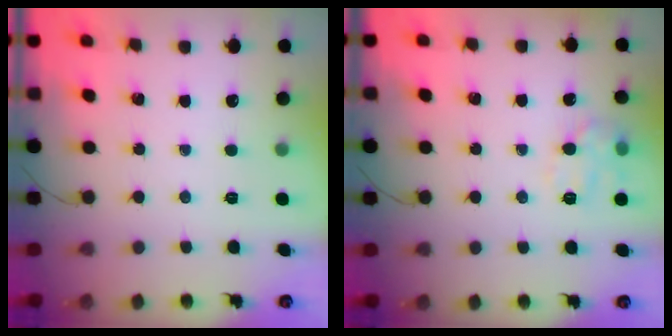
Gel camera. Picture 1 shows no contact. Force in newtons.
{"total": 11.3, "press": 11.3, "slide": 0.5}